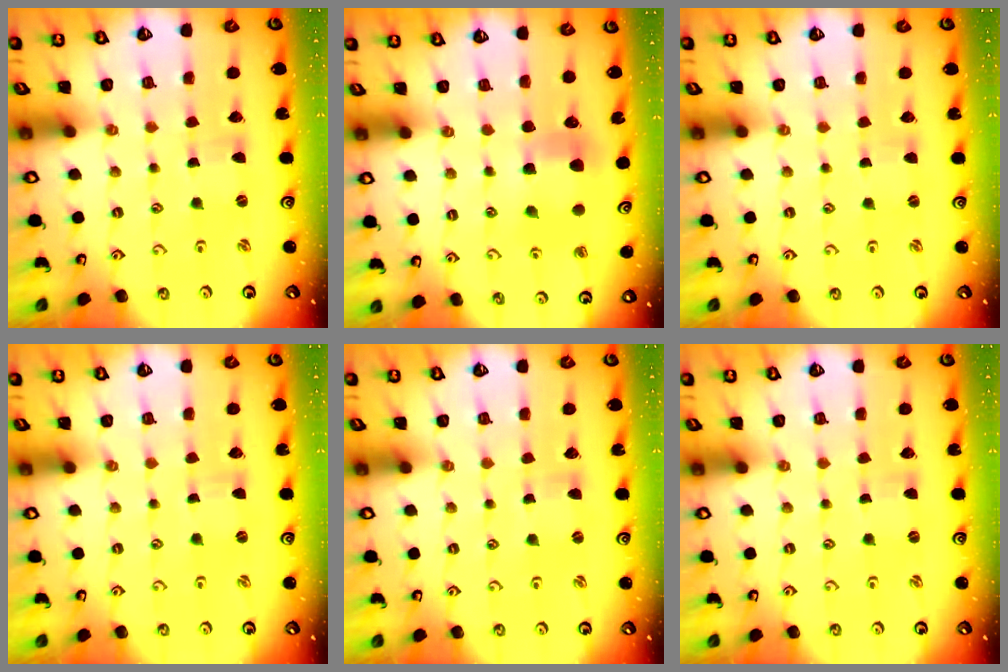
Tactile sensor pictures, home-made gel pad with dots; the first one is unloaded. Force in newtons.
{"total": 5.6, "press": 5.6, "slide": 0.1}
{"total": 1.2, "press": 1.2, "slide": 0.2}
{"total": 0.0}
{"total": 0.0}
{"total": 0.0}